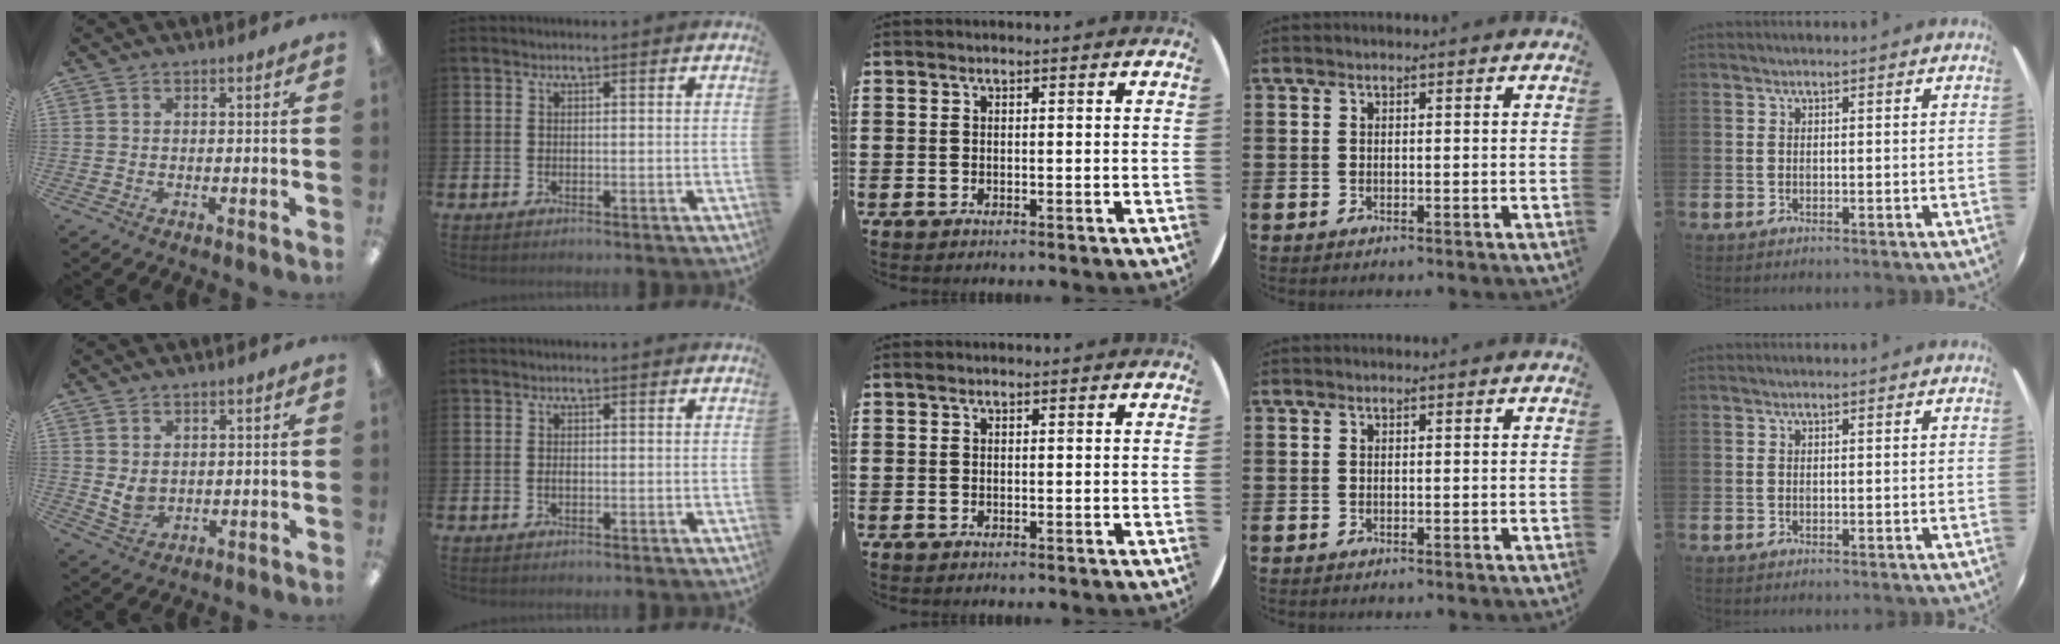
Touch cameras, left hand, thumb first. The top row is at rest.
{"thumb": {"total": 3.8, "force": [1.5, 2.8, 2.1], "torque": [-0.033, -0.013, 0.025]}, "index": {"total": 0.7, "force": [-0.1, 0.4, 0.6], "torque": [-0.005, -0.002, -0.005]}}